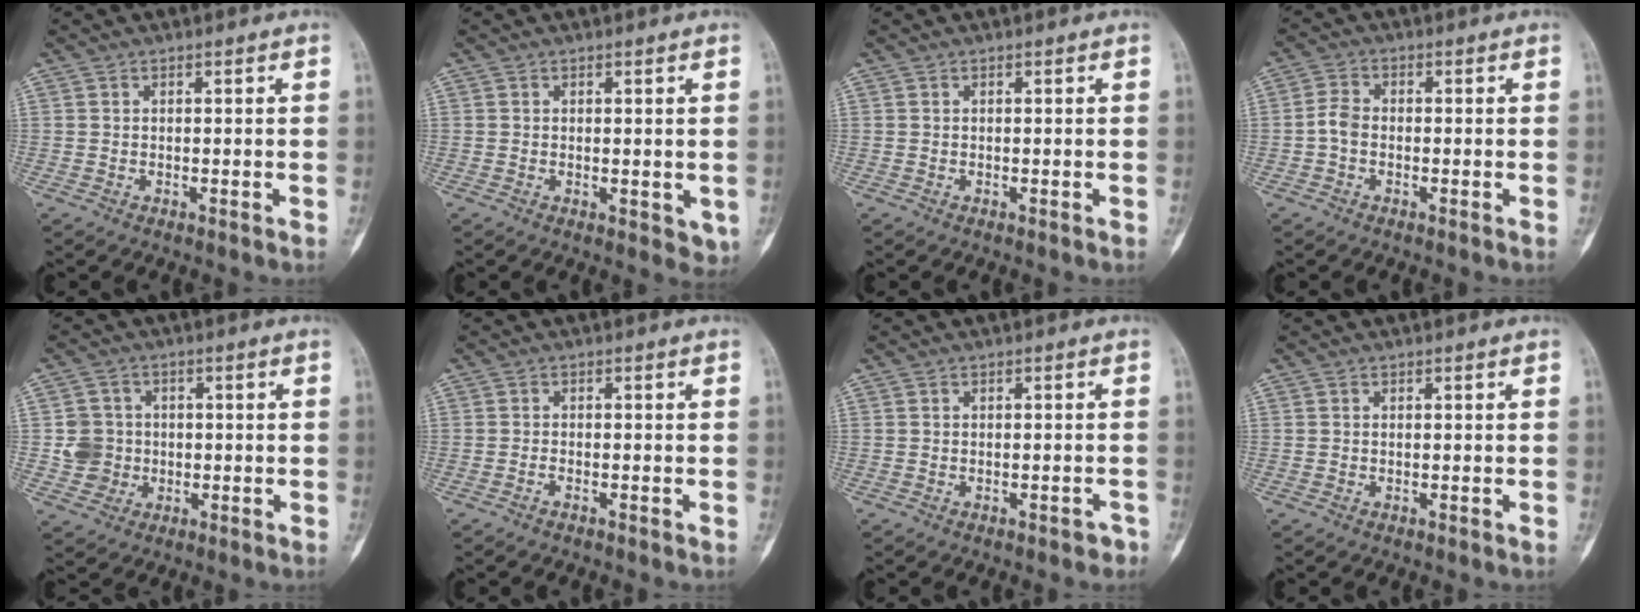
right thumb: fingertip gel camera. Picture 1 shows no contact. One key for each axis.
{"total": 3.4, "fx": -0.2, "fy": 1.7, "fz": 3.0, "tx": -0.025, "ty": -0.009, "tz": 0.000}
{"total": 0.0}
{"total": 3.2, "fx": -0.8, "fy": 2.2, "fz": 2.2, "tx": -0.042, "ty": 0.010, "tz": -0.025}
{"total": 5.8, "fx": -0.2, "fy": 5.7, "fz": 1.2, "tx": 0.002, "ty": 0.008, "tz": -0.004}
{"total": 0.6, "fx": -0.5, "fy": 0.2, "fz": 0.2, "tx": -0.007, "ty": 0.005, "tz": -0.011}
{"total": 1.7, "fx": -1.2, "fy": 0.9, "fz": 0.8, "tx": -0.008, "ty": 0.011, "tz": -0.013}
{"total": 0.0}